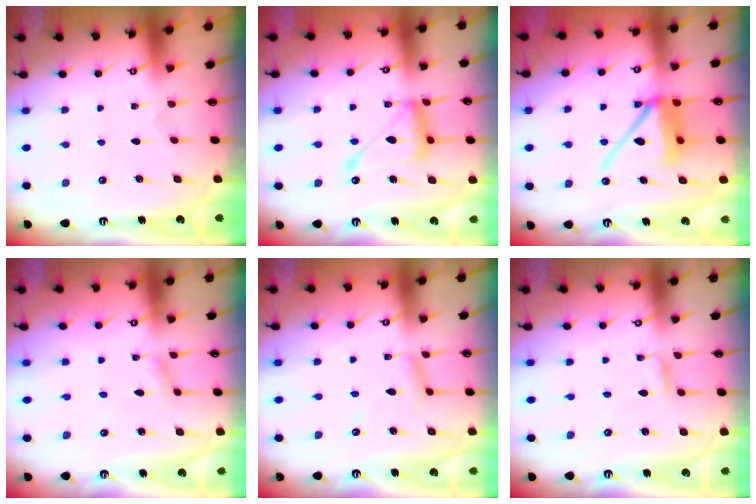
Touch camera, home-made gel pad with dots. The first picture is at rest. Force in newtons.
{"total": 14.8, "press": 14.7, "slide": 1.2}
{"total": 12.3, "press": 12.2, "slide": 1.7}
{"total": 2.1, "press": 2.1, "slide": 0.1}
{"total": 5.2, "press": 5.2, "slide": 0.3}
{"total": 2.5, "press": 2.5, "slide": 0.3}